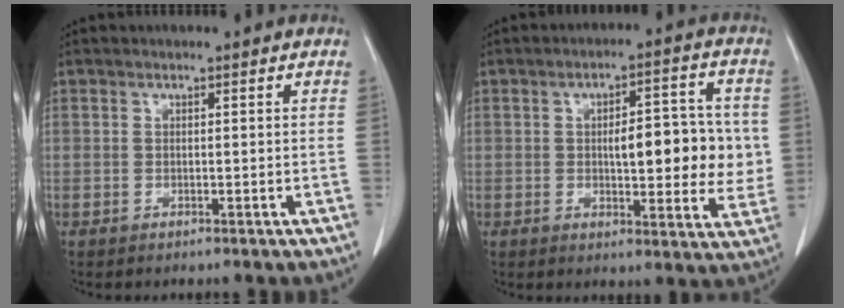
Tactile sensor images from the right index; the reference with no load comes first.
{"total": 11.8, "force": [0.5, 4.2, 11.0], "torque": [-0.142, 0.017, 0.012]}